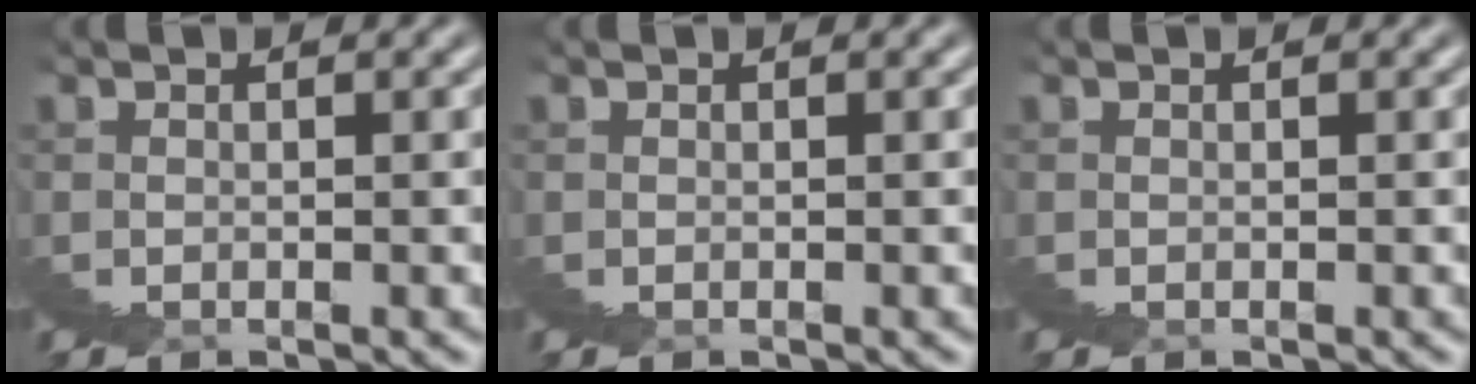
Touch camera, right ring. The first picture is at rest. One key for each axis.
{"total": 0.0}
{"total": 0.0}